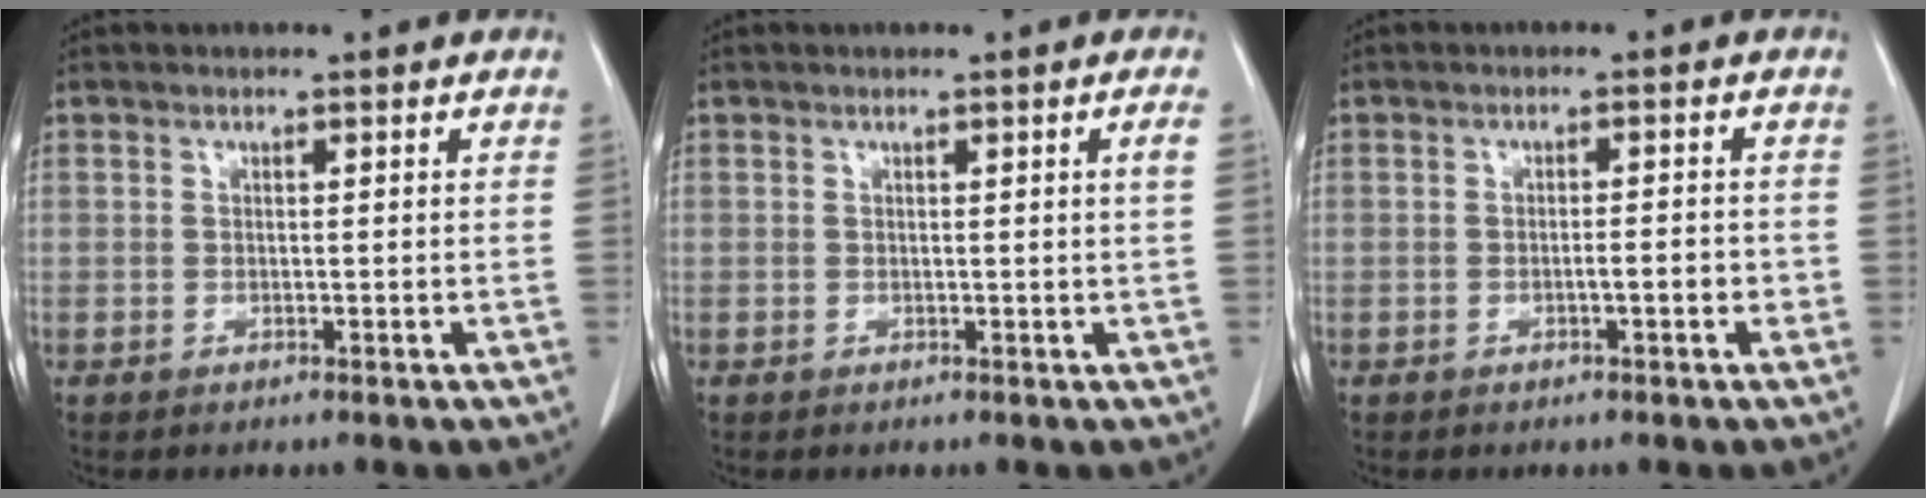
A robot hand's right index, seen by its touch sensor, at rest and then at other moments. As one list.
[{"total": 1.2, "force": [0.2, -0.5, 1.0], "torque": [-0.015, -0.001, 0.005]}, {"total": 2.2, "force": [-0.7, 0.5, 2.1], "torque": [-0.030, 0.004, -0.007]}]